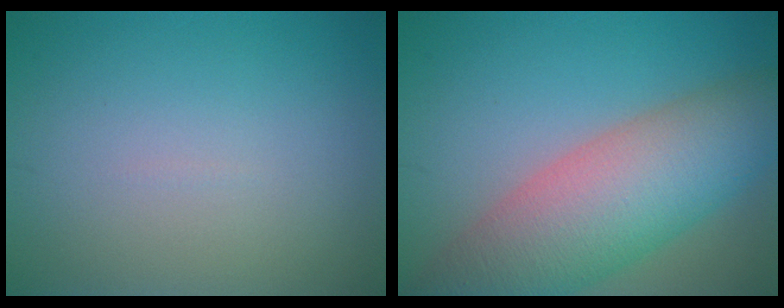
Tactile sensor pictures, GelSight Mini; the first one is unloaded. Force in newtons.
{"total": 10.3, "press": 10.2, "slide": 0.6}